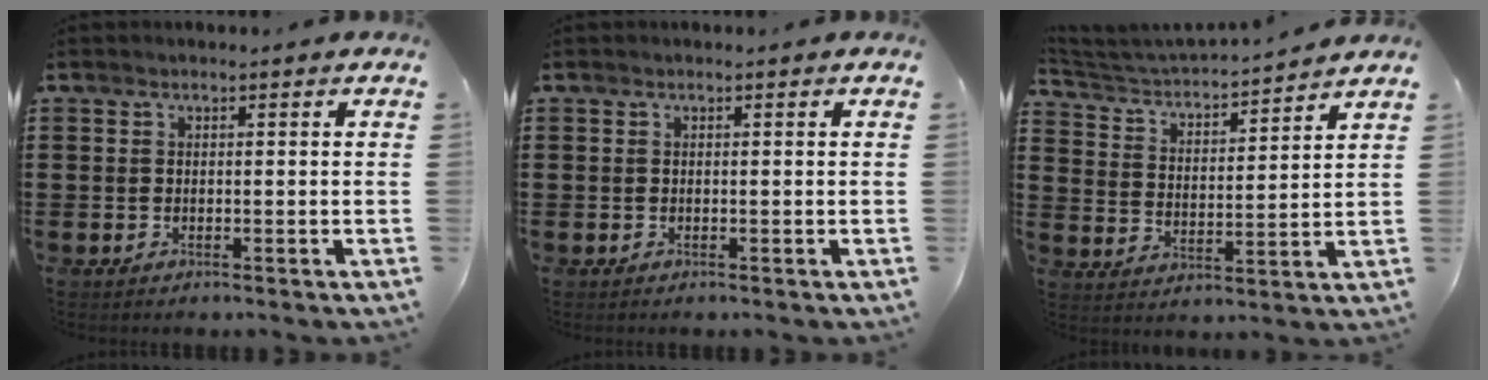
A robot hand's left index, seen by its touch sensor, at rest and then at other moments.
{"total": 0.0}
{"total": 3.4, "force": [3.3, 0.2, 0.8], "torque": [-0.037, -0.030, 0.047]}